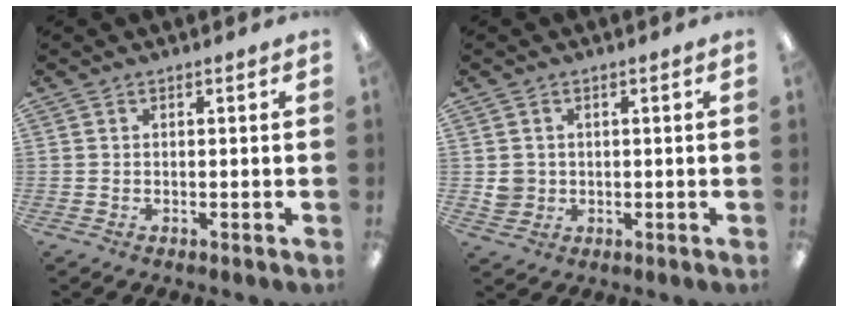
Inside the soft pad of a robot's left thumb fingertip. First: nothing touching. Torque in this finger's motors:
{"motor_torque": [-0.35, 0.45, 0.36, -0.49, -0.02]}